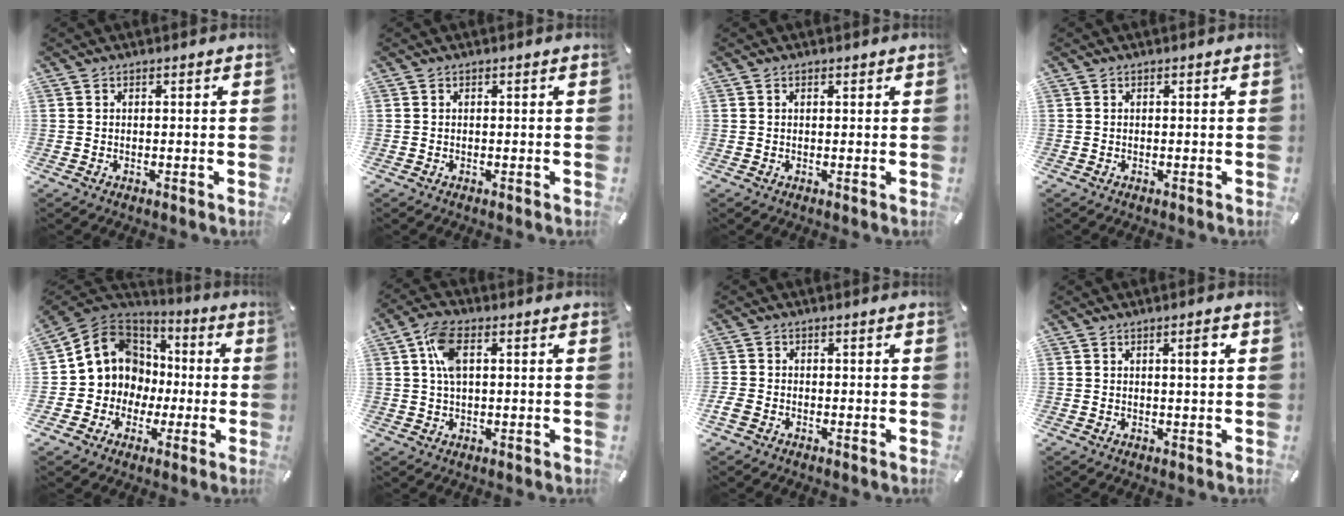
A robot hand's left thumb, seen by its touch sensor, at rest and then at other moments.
{"total": 0.0}
{"total": 0.8, "force": [0.4, 0.5, 0.5], "torque": [-0.011, 0.003, 0.006]}
{"total": 0.0}
{"total": 12.9, "force": [0.5, 12.4, 3.4], "torque": [-0.079, -0.006, 0.019]}
{"total": 6.9, "force": [1.6, 3.4, 5.7], "torque": [-0.133, 0.007, 0.024]}
{"total": 2.2, "force": [-1.3, 1.5, 1.1], "torque": [-0.022, 0.001, -0.026]}
{"total": 2.9, "force": [0.9, 0.5, 2.7], "torque": [-0.038, -0.002, 0.008]}